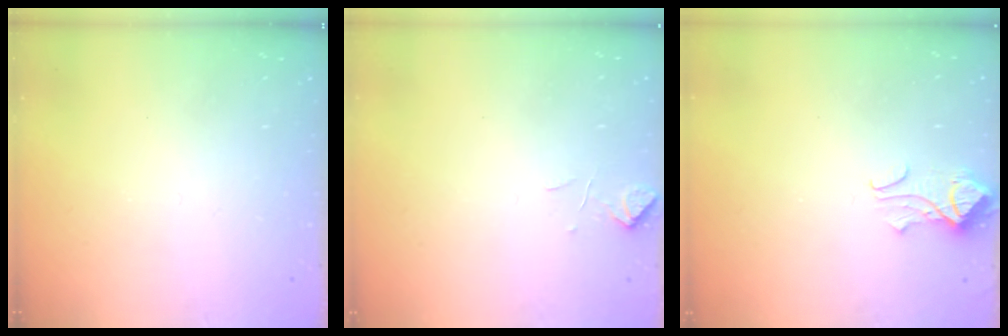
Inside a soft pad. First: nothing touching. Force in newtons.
{"total": 0.8, "press": 0.2, "slide": 0.7}
{"total": 2.4, "press": 2.3, "slide": 0.5}